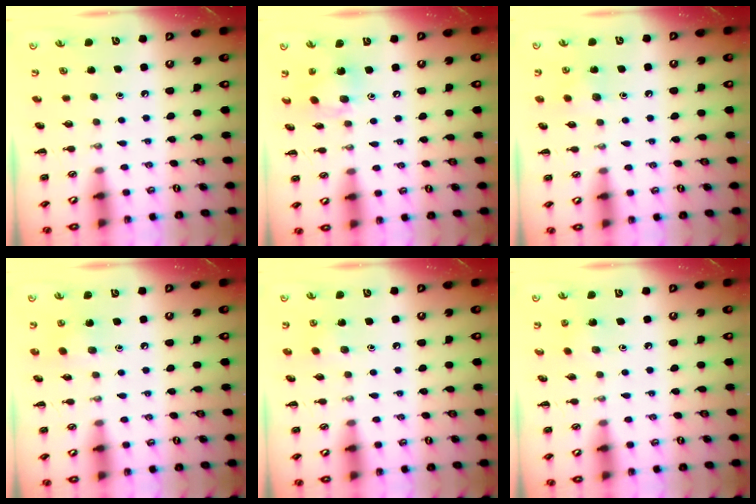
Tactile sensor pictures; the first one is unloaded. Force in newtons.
{"total": 11.1, "press": 10.7, "slide": 2.6}
{"total": 5.9, "press": 5.7, "slide": 1.4}
{"total": 5.0, "press": 4.9, "slide": 1.0}
{"total": 6.2, "press": 6.0, "slide": 1.5}
{"total": 1.6, "press": 1.4, "slide": 0.6}